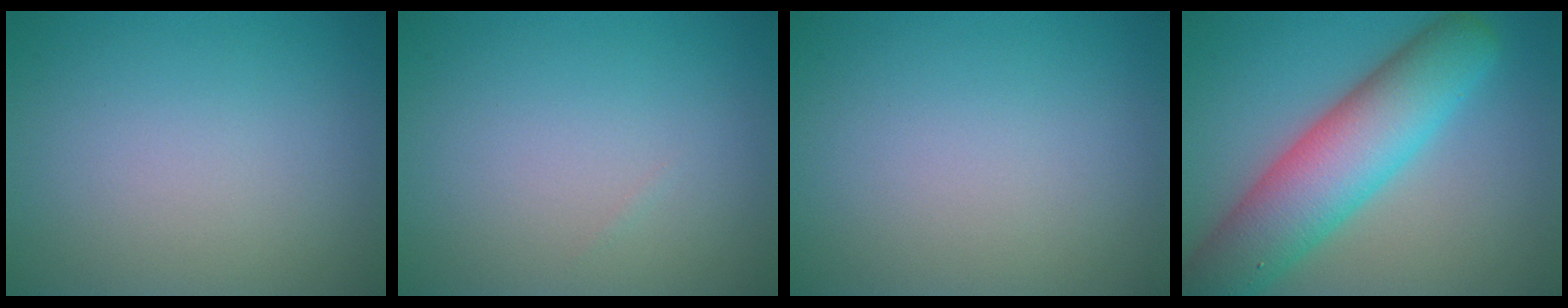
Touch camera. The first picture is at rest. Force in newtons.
{"total": 0.0}
{"total": 0.0}
{"total": 9.5, "press": 9.5, "slide": 0.5}